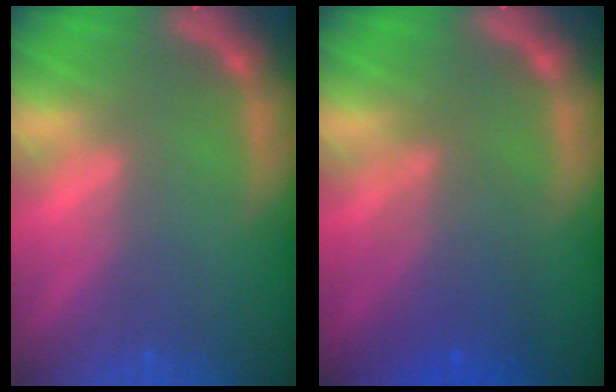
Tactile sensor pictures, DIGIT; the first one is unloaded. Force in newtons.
{"total": 4.5}